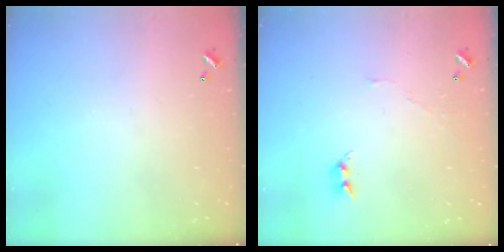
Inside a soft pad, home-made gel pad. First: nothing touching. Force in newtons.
{"total": 4.7, "press": 4.7, "slide": 0.3}